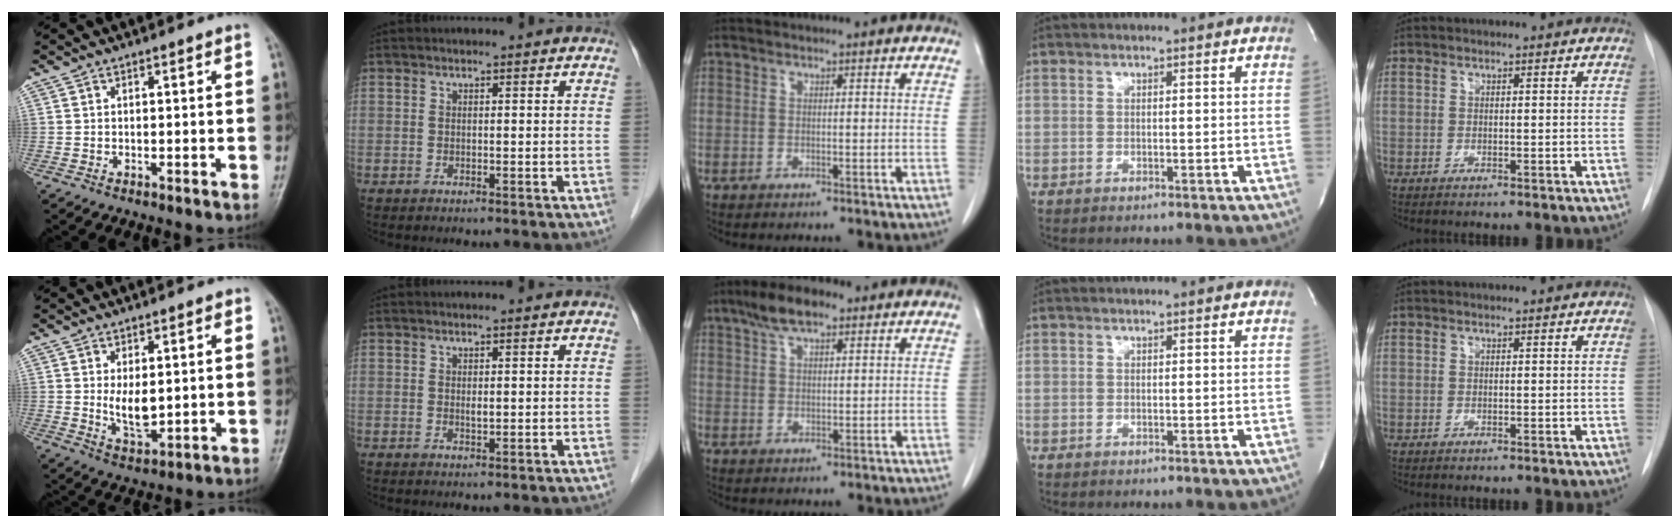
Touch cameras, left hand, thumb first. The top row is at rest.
{"thumb": {"total": 6.1, "force": [0.8, 3.2, 5.1], "torque": [-0.073, -0.017, 0.023]}, "index": {"total": 1.0, "force": [0.1, 0.3, 0.9], "torque": [-0.017, -0.002, 0.004]}, "middle": {"total": 5.9, "force": [3.9, 2.1, 3.9], "torque": [-0.079, 0.015, 0.070]}}